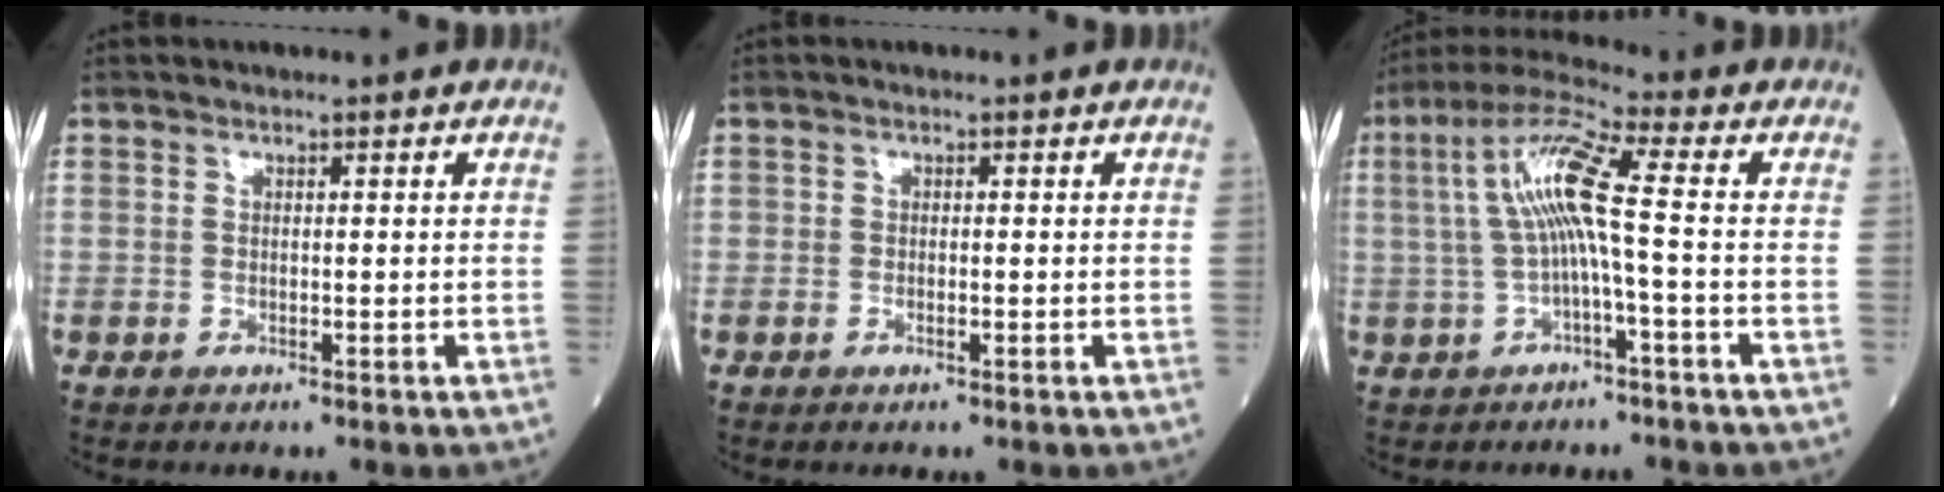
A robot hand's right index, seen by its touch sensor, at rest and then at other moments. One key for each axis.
{"total": 0.7, "fx": -0.3, "fy": 0.2, "fz": 0.5, "tx": -0.012, "ty": -0.001, "tz": -0.006}
{"total": 9.1, "fx": 0.0, "fy": 0.2, "fz": 9.1, "tx": -0.185, "ty": 0.030, "tz": -0.001}